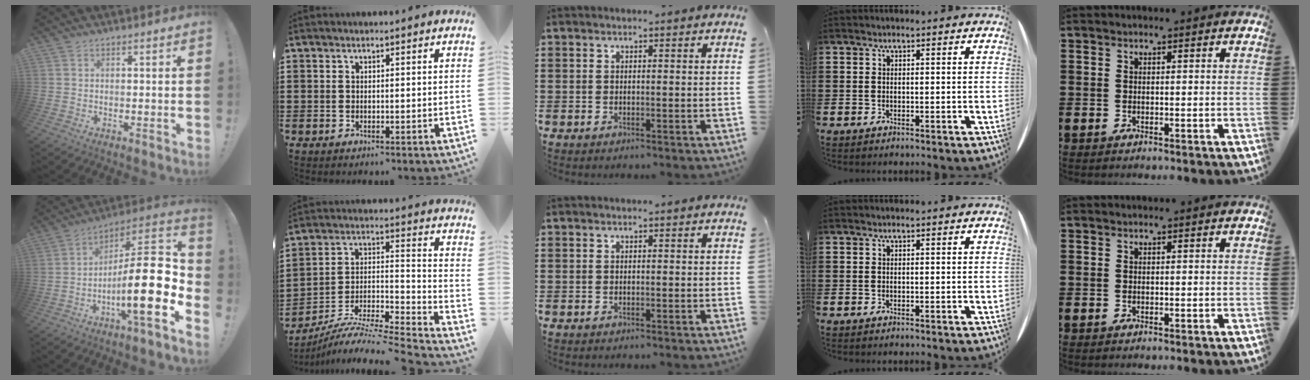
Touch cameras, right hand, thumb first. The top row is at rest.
{"thumb": {"total": 21.8, "force": [-4.5, 4.8, 20.8], "torque": [-0.353, 0.021, -0.075]}, "index": {"total": 8.0, "force": [-7.3, 0.1, 3.1], "torque": [-0.052, -0.002, -0.151]}}